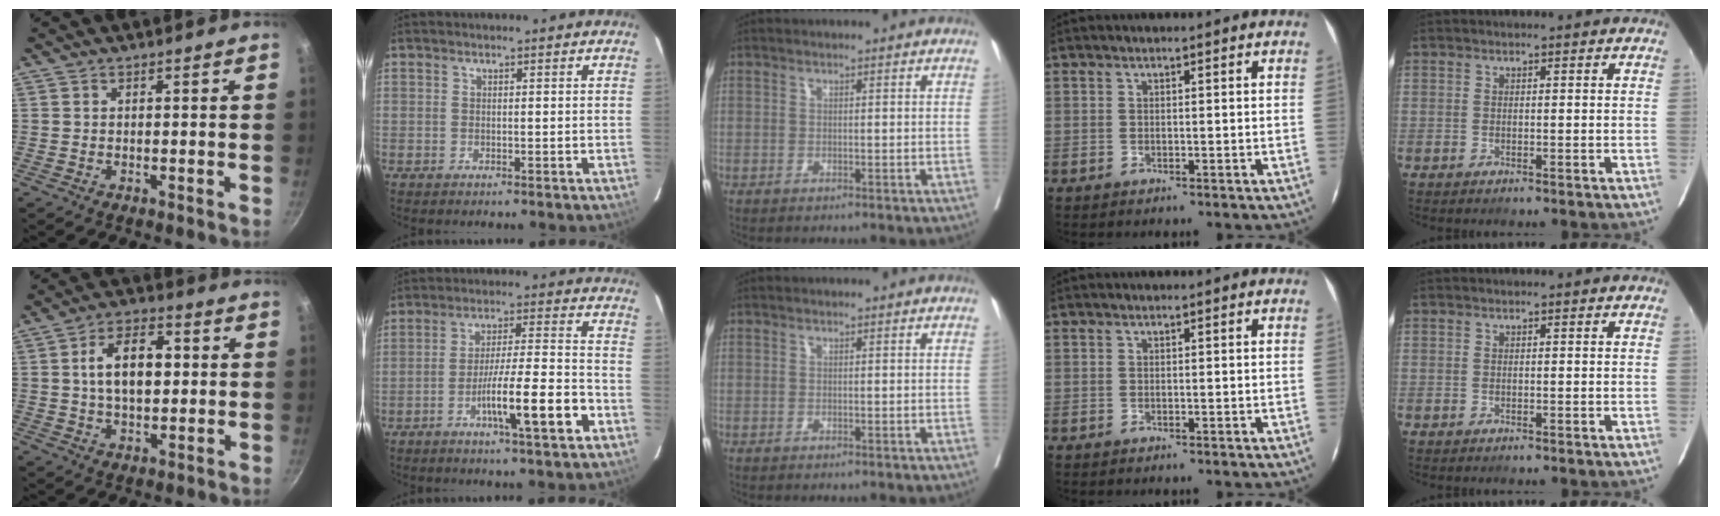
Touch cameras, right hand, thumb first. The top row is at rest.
{"thumb": {"total": 11.0, "force": [1.5, 6.3, 8.9], "torque": [-0.135, 0.011, 0.023]}, "index": {"total": 11.3, "force": [-4.9, 0.2, 10.2], "torque": [-0.168, 0.000, -0.080]}}